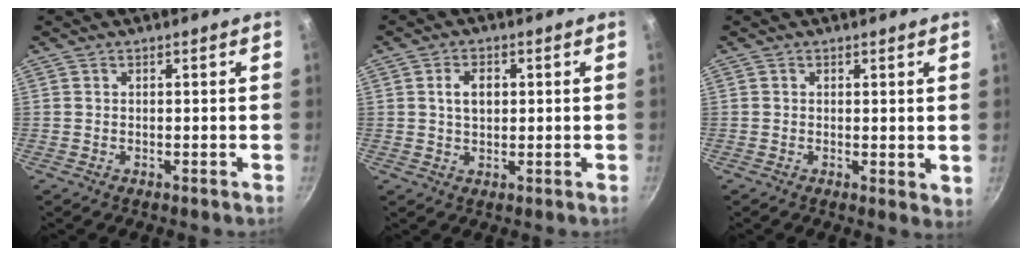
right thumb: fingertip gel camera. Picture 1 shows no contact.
{"total": 4.3, "force": [0.8, 2.8, 3.1], "torque": [-0.038, 0.004, 0.013]}
{"total": 2.5, "force": [0.6, 1.4, 2.0], "torque": [-0.026, -0.005, 0.007]}